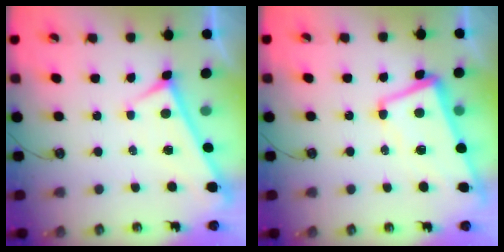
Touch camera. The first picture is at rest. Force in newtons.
{"total": 2.8, "press": 2.3, "slide": 1.6}